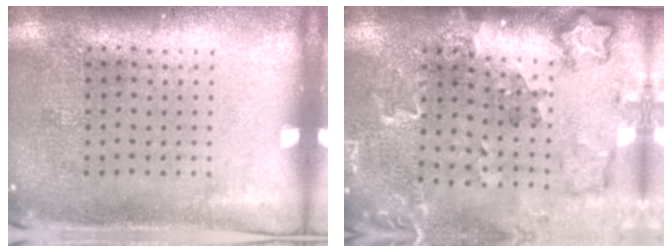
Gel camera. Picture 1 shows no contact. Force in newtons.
{"total": 1.8, "press": 1.8, "slide": 0.0}